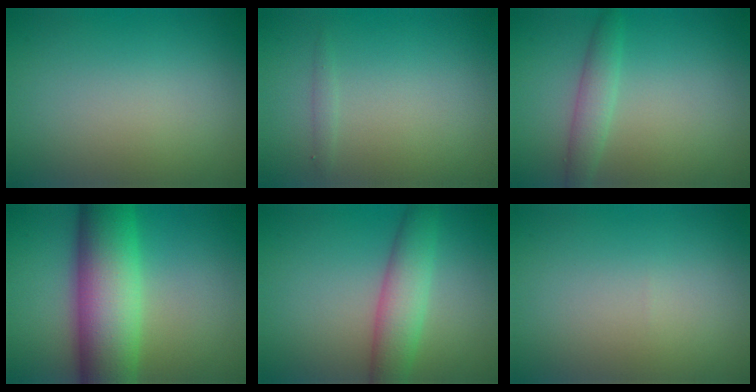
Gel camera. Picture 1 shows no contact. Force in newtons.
{"total": 0.6, "press": 0.6, "slide": 0.0}
{"total": 2.3, "press": 2.3, "slide": 0.0}
{"total": 11.6, "press": 11.6, "slide": 0.5}
{"total": 4.4, "press": 4.4, "slide": 0.1}
{"total": 0.0}